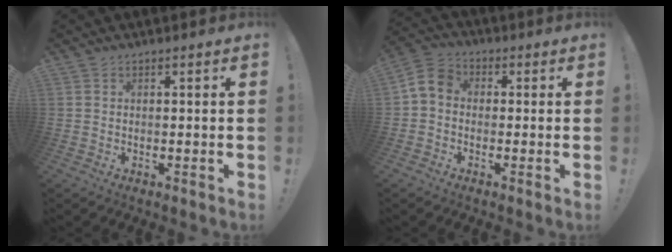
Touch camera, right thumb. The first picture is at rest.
{"total": 6.4, "force": [-0.7, 4.9, 4.1], "torque": [-0.095, 0.016, -0.008]}